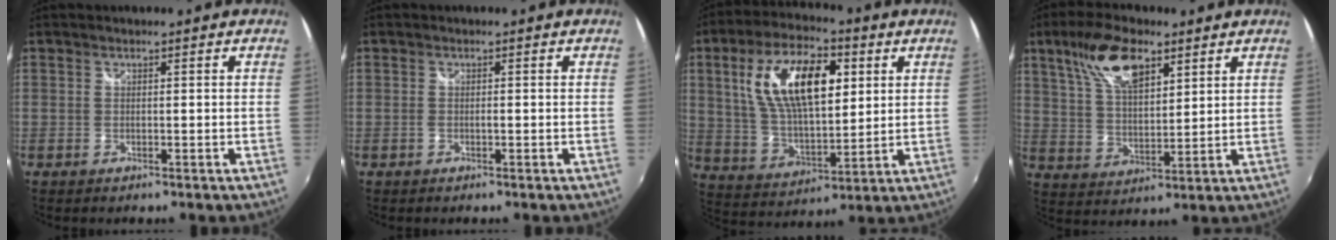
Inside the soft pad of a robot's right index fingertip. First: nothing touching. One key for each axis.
{"total": 0.6, "fx": -0.2, "fy": 0.2, "fz": 0.6, "tx": -0.010, "ty": -0.001, "tz": -0.006}
{"total": 18.3, "fx": 5.6, "fy": 8.4, "fz": 15.3, "tx": -0.285, "ty": 0.020, "tz": 0.108}
{"total": 12.0, "fx": 6.8, "fy": 5.0, "fz": 8.5, "tx": -0.161, "ty": 0.020, "tz": 0.130}